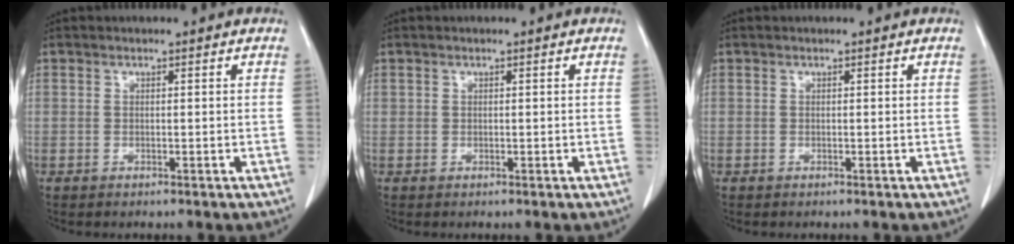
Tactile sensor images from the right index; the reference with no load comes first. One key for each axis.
{"total": 0.0}
{"total": 0.0}